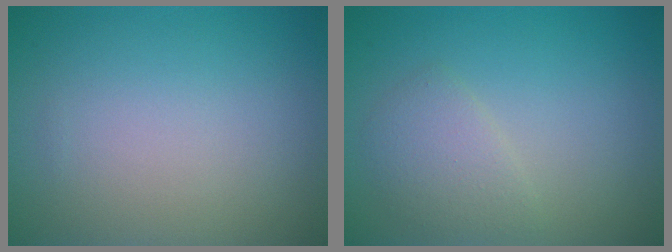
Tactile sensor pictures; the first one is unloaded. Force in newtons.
{"total": 2.2, "press": 2.2, "slide": 0.0}